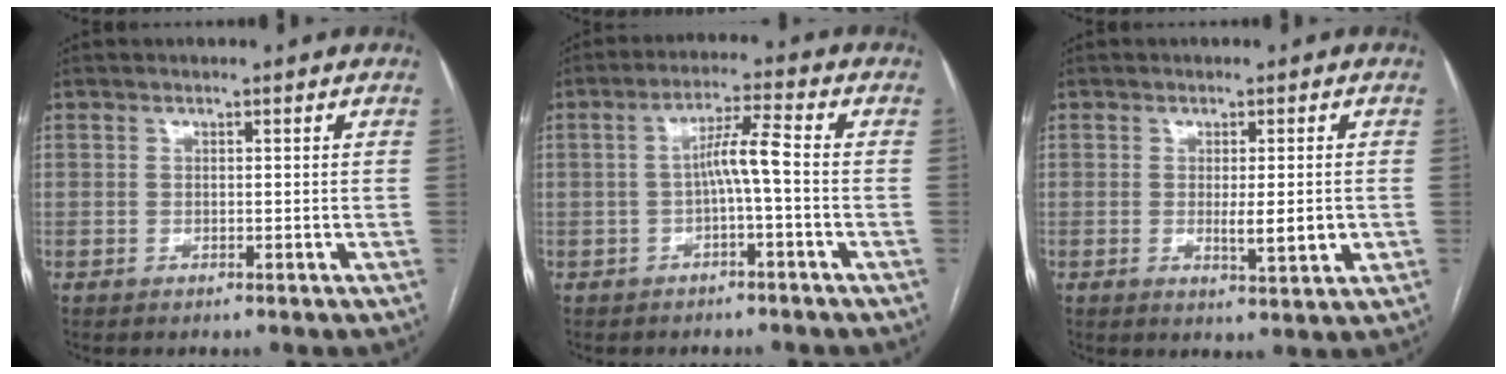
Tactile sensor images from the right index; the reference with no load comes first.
{"total": 4.9, "force": [-0.8, 0.0, 4.9], "torque": [-0.085, 0.020, -0.012]}
{"total": 4.5, "force": [-0.6, 0.7, 4.4], "torque": [-0.069, -0.008, -0.005]}